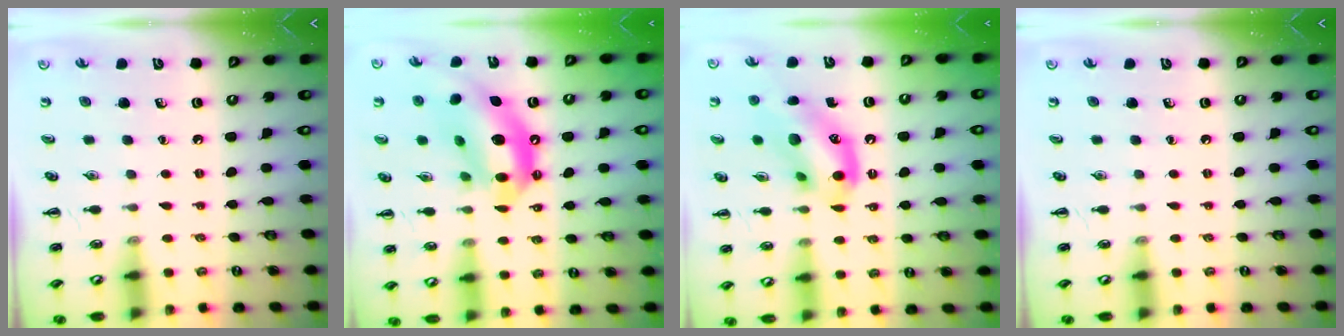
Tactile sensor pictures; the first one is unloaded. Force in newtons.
{"total": 15.5, "press": 14.9, "slide": 4.3}
{"total": 13.9, "press": 13.7, "slide": 2.2}
{"total": 0.0}